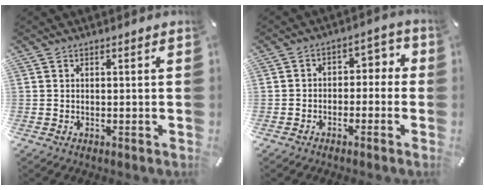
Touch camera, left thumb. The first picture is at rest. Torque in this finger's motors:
{"motor_torque": [-0.19, -0.15, 0.18, 0.28, 0.00]}